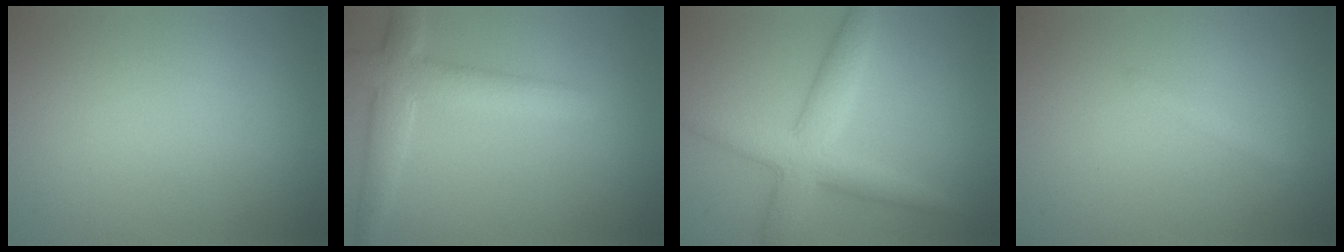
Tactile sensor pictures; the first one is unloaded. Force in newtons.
{"total": 5.1, "press": 5.0, "slide": 0.5}
{"total": 4.8, "press": 4.8, "slide": 0.2}
{"total": 0.8, "press": 0.8, "slide": 0.1}